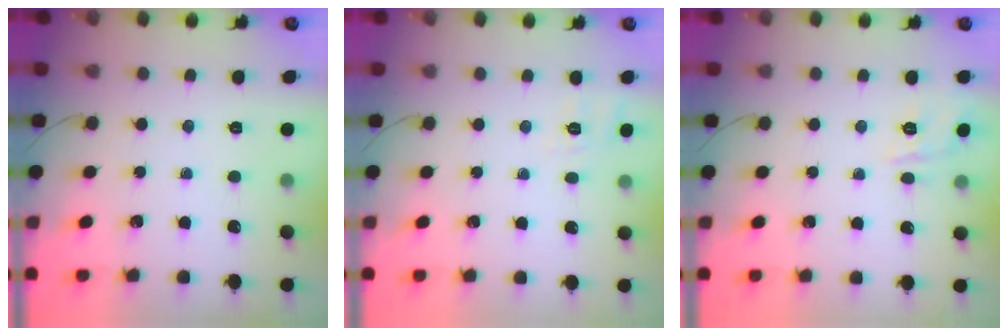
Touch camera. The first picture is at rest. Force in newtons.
{"total": 2.6, "press": 1.5, "slide": 2.1}
{"total": 6.4, "press": 6.3, "slide": 1.3}